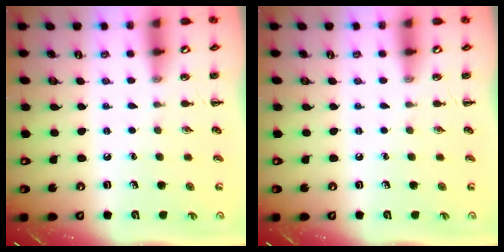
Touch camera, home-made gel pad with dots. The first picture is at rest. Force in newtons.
{"total": 0.0}